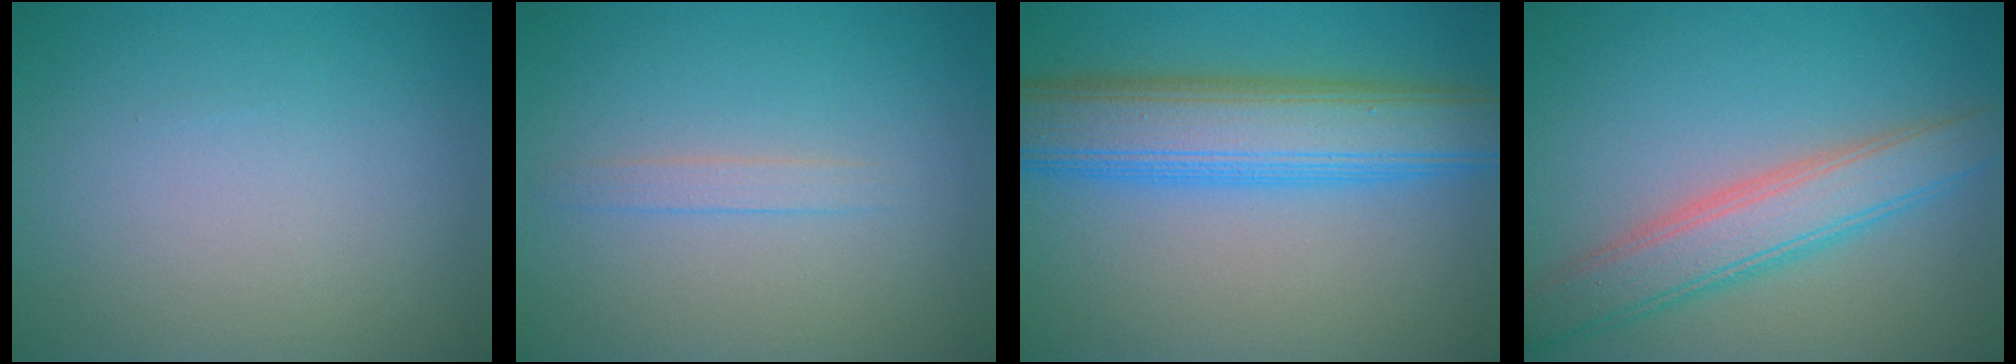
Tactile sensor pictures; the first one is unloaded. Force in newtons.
{"total": 1.2, "press": 1.2, "slide": 0.1}
{"total": 8.7, "press": 8.7, "slide": 0.2}
{"total": 5.1, "press": 5.1, "slide": 0.1}